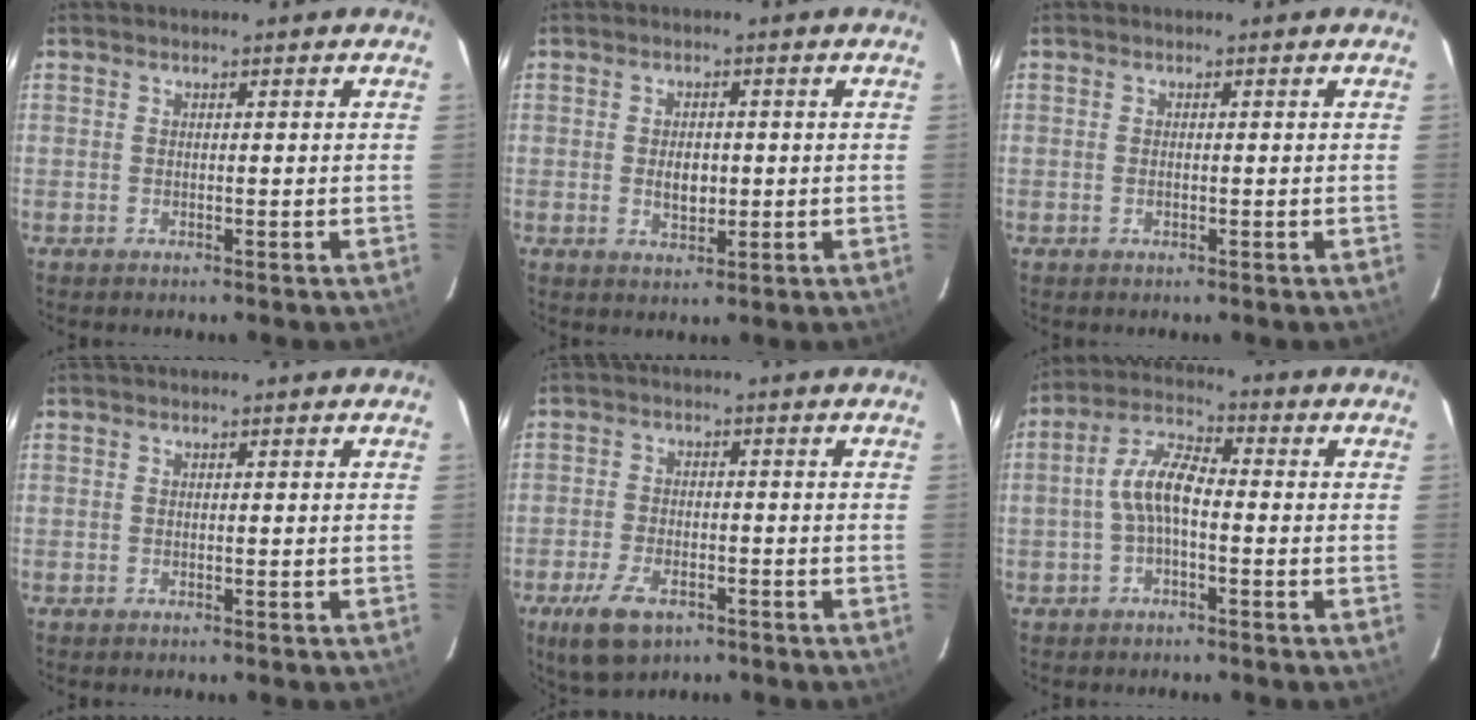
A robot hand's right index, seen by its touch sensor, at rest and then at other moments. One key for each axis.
{"total": 4.0, "fx": -0.3, "fy": 2.5, "fz": 3.1, "tx": -0.055, "ty": -0.001, "tz": -0.002}
{"total": 0.8, "fx": -0.2, "fy": 0.3, "fz": 0.7, "tx": -0.014, "ty": 0.000, "tz": -0.004}
{"total": 0.0}
{"total": 8.7, "fx": -5.2, "fy": 4.4, "fz": 5.4, "tx": -0.129, "ty": -0.012, "tz": -0.089}
{"total": 7.0, "fx": -1.4, "fy": 2.6, "fz": 6.3, "tx": -0.133, "ty": 0.020, "tz": -0.028}